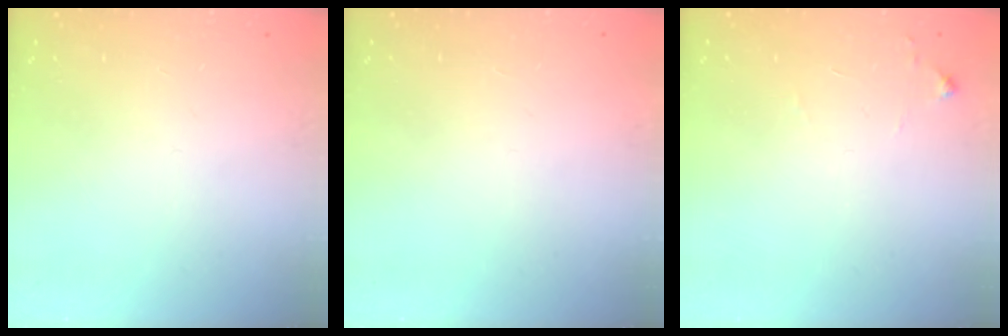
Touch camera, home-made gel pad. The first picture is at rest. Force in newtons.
{"total": 1.5, "press": 1.5, "slide": 0.1}
{"total": 6.7, "press": 6.7, "slide": 0.9}